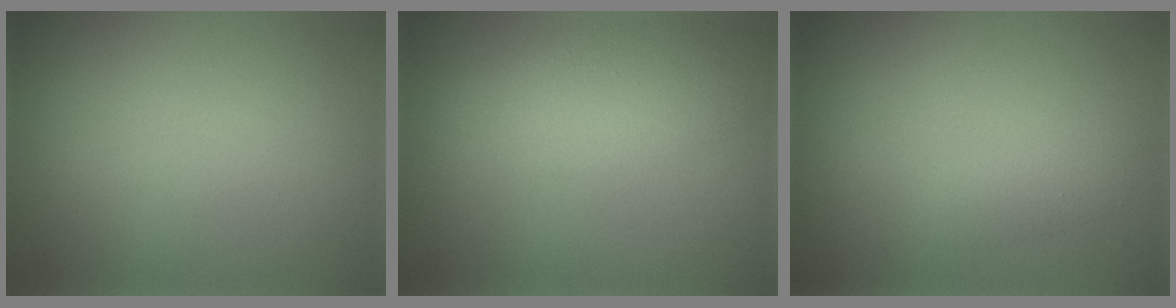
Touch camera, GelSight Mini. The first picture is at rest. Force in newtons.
{"total": 4.6, "press": 4.6, "slide": 0.2}
{"total": 1.3, "press": 1.3, "slide": 0.1}